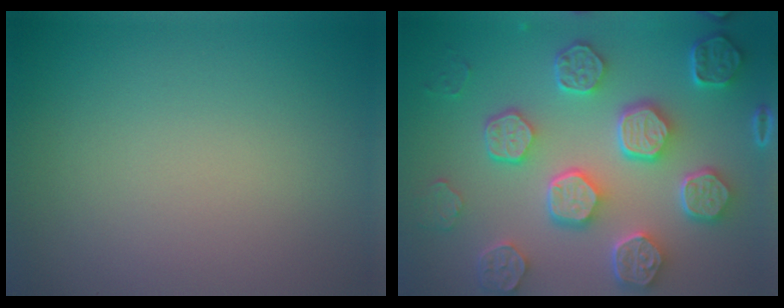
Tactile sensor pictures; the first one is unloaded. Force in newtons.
{"total": 8.6, "press": 6.6, "slide": 5.5}